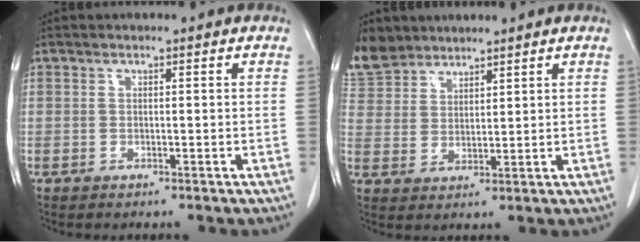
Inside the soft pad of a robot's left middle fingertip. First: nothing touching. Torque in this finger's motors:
{"motor_torque": [1.06, -1.07, 0.51, 0.13]}